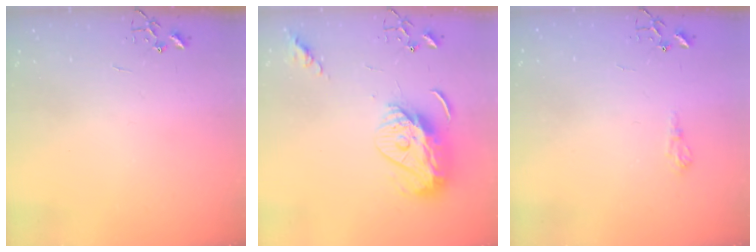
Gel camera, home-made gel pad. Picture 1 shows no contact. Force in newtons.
{"total": 12.3, "press": 12.2, "slide": 1.1}
{"total": 6.1, "press": 6.1, "slide": 0.7}